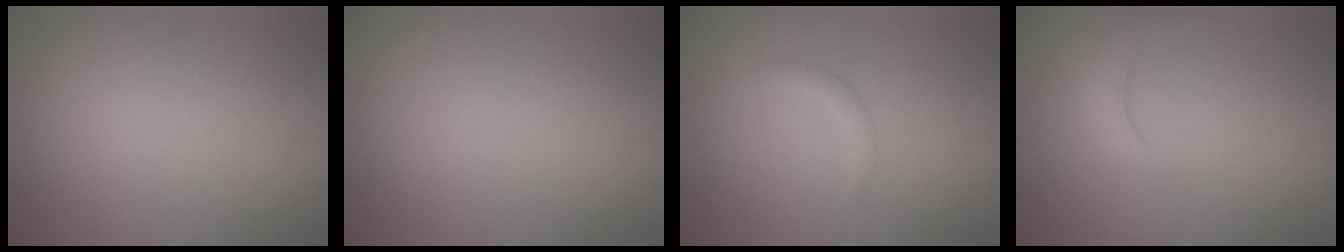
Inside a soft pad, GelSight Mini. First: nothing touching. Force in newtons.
{"total": 0.0}
{"total": 1.2, "press": 1.2, "slide": 0.1}
{"total": 2.5, "press": 2.5, "slide": 0.2}